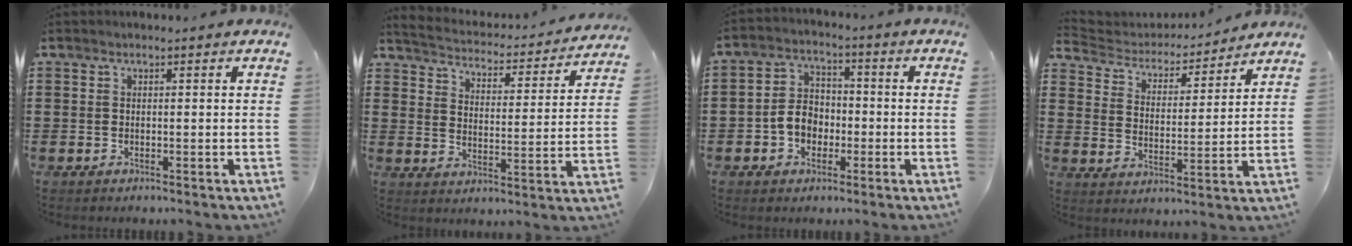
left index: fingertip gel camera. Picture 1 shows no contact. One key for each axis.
{"total": 2.9, "fx": 2.9, "fy": 0.0, "fz": 0.1, "tx": -0.025, "ty": -0.029, "tz": 0.040}
{"total": 5.3, "fx": -1.8, "fy": 4.1, "fz": 2.8, "tx": -0.065, "ty": 0.011, "tz": -0.038}
{"total": 3.6, "fx": 3.4, "fy": 1.0, "fz": 0.3, "tx": -0.030, "ty": -0.028, "tz": 0.051}